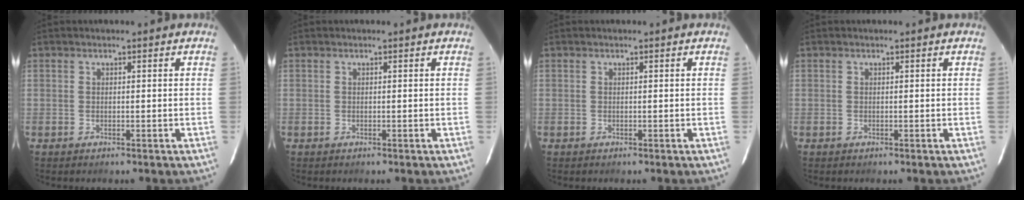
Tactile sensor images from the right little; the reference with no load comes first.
{"total": 0.0}
{"total": 0.0}
{"total": 0.0}